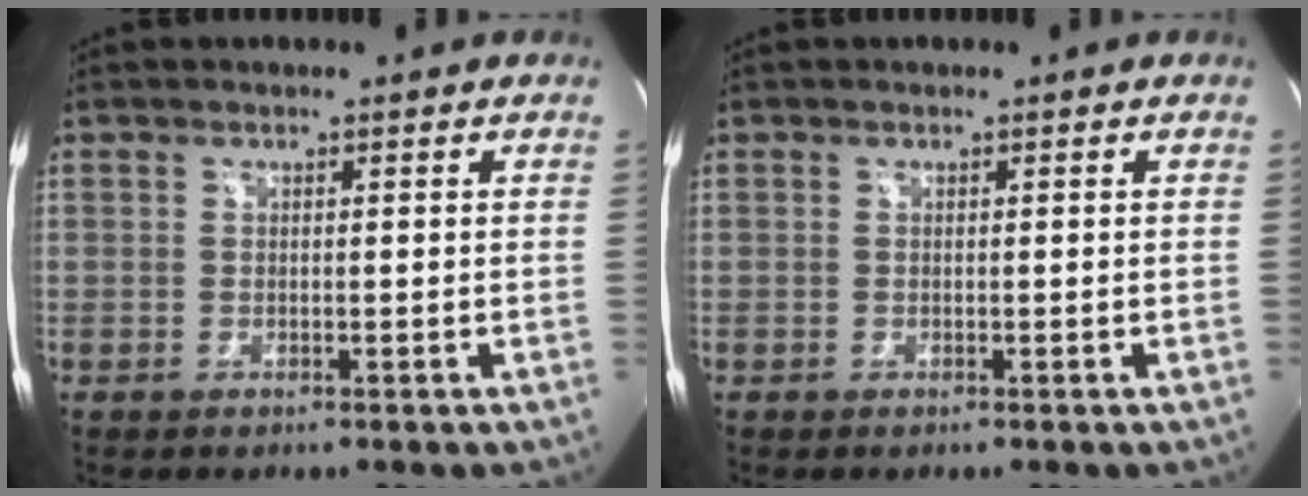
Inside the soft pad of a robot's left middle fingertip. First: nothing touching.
{"total": 0.0}